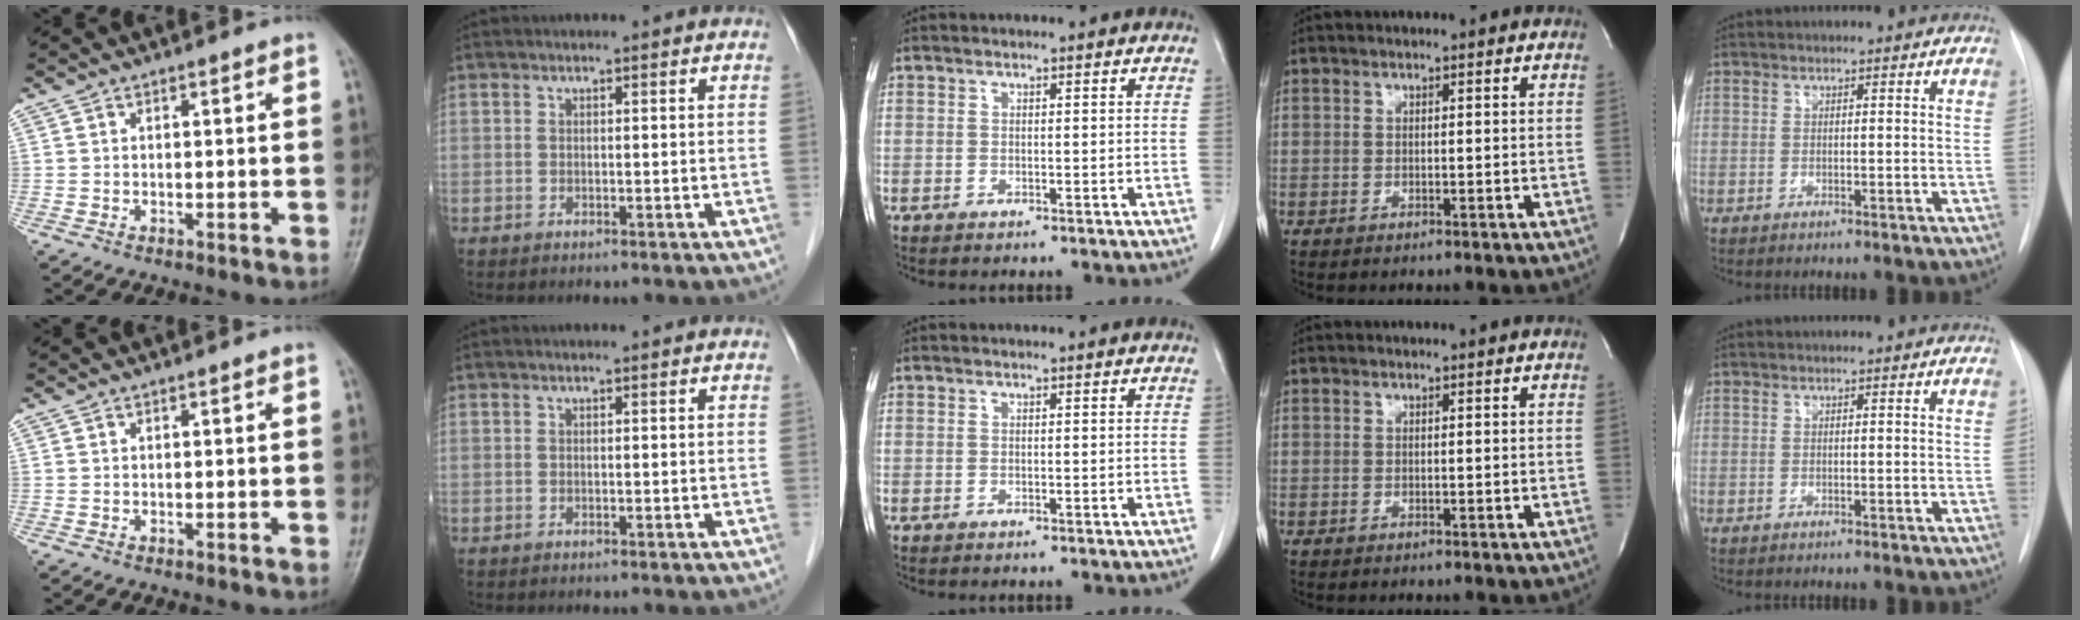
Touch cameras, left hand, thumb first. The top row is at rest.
{}